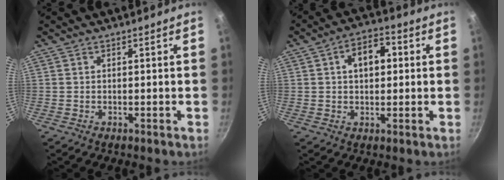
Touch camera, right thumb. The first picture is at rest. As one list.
[{"total": 8.0, "force": [1.6, 5.1, 6.0], "torque": [-0.062, 0.018, 0.018]}]